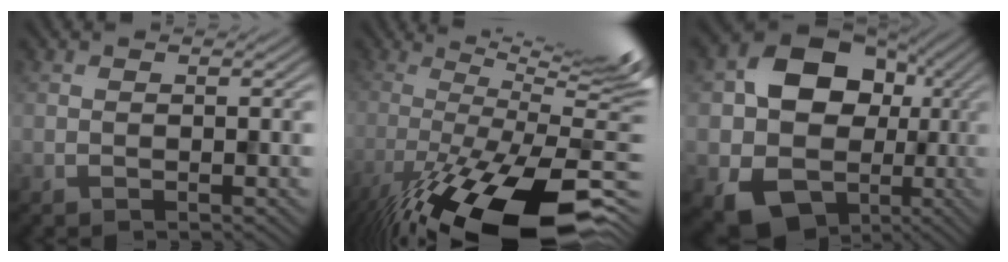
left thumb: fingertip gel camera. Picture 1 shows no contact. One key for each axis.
{"total": 19.5, "fx": -6.7, "fy": 4.8, "fz": 17.7, "tx": -0.281, "ty": -0.014, "tz": -0.115}
{"total": 16.2, "fx": -0.8, "fy": 13.4, "fz": 9.1, "tx": -0.167, "ty": -0.025, "tz": -0.006}